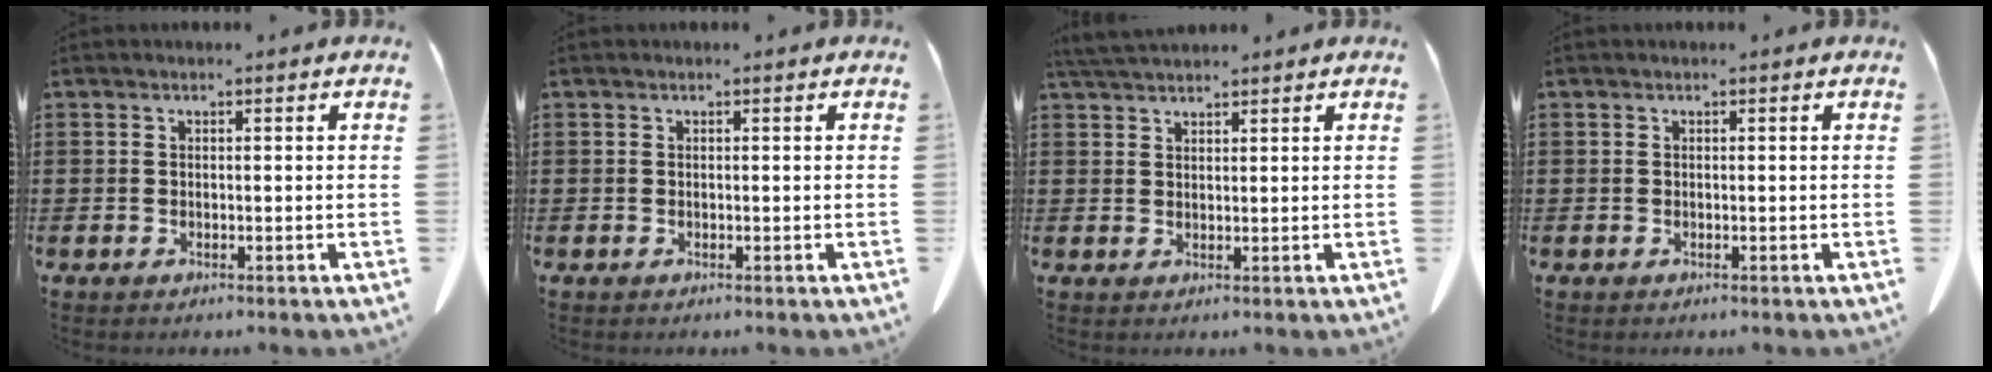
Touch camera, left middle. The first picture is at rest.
{"total": 0.0}
{"total": 3.0, "force": [2.9, 0.4, 1.0], "torque": [-0.028, -0.002, 0.055]}
{"total": 0.0}